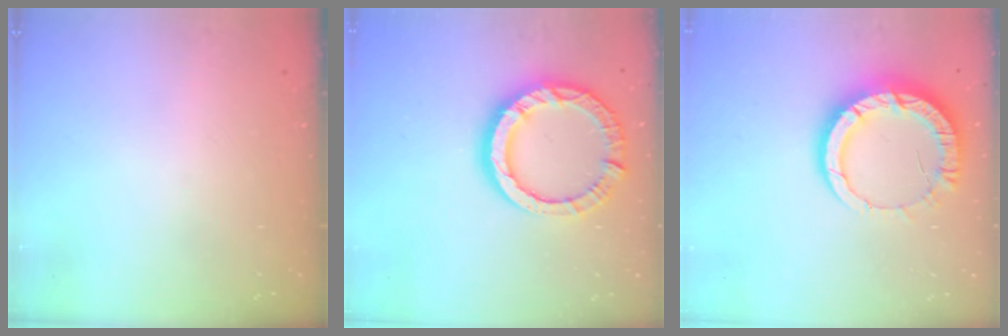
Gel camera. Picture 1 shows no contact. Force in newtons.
{"total": 14.8, "press": 14.7, "slide": 1.6}
{"total": 13.5, "press": 13.4, "slide": 1.5}